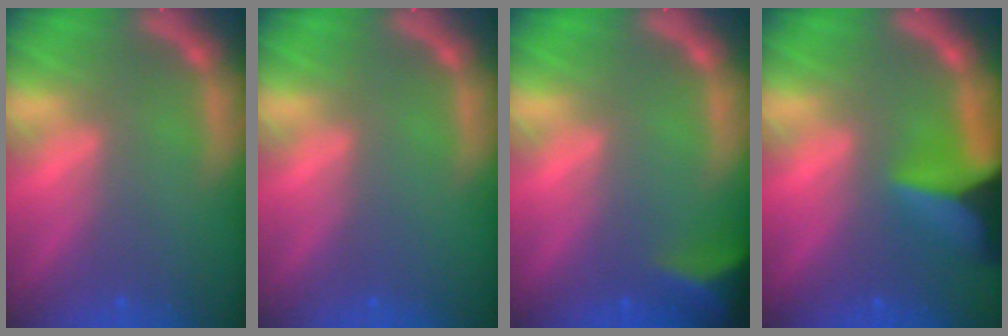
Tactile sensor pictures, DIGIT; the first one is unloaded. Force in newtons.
{"total": 0.0}
{"total": 5.0}
{"total": 8.4}